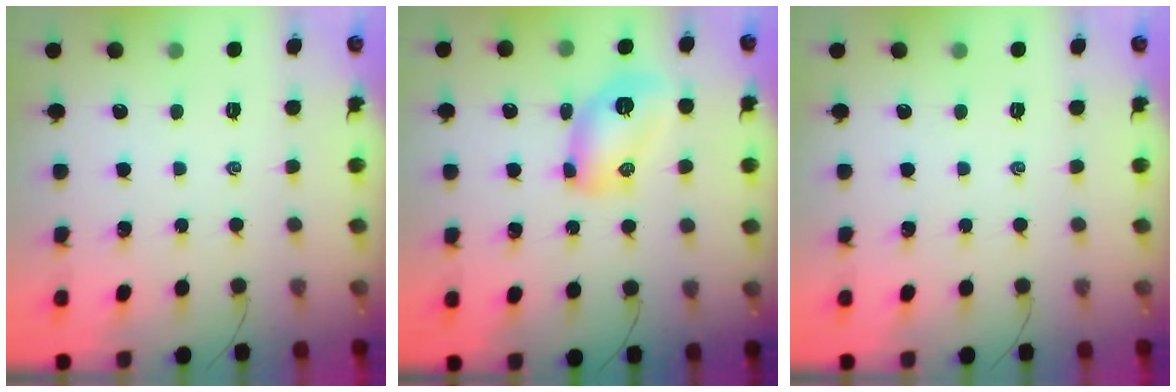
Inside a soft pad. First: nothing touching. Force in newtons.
{"total": 9.5, "press": 9.4, "slide": 1.3}
{"total": 0.0}